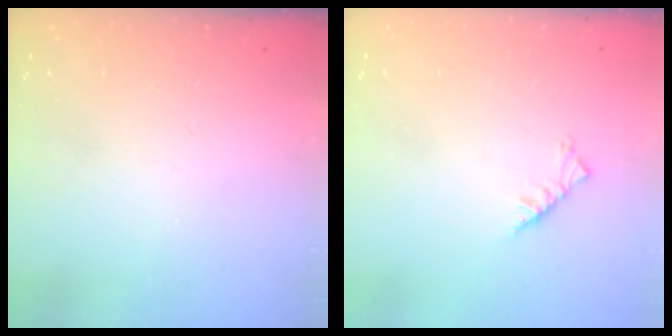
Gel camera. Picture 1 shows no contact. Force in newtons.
{"total": 4.5, "press": 4.5, "slide": 0.7}